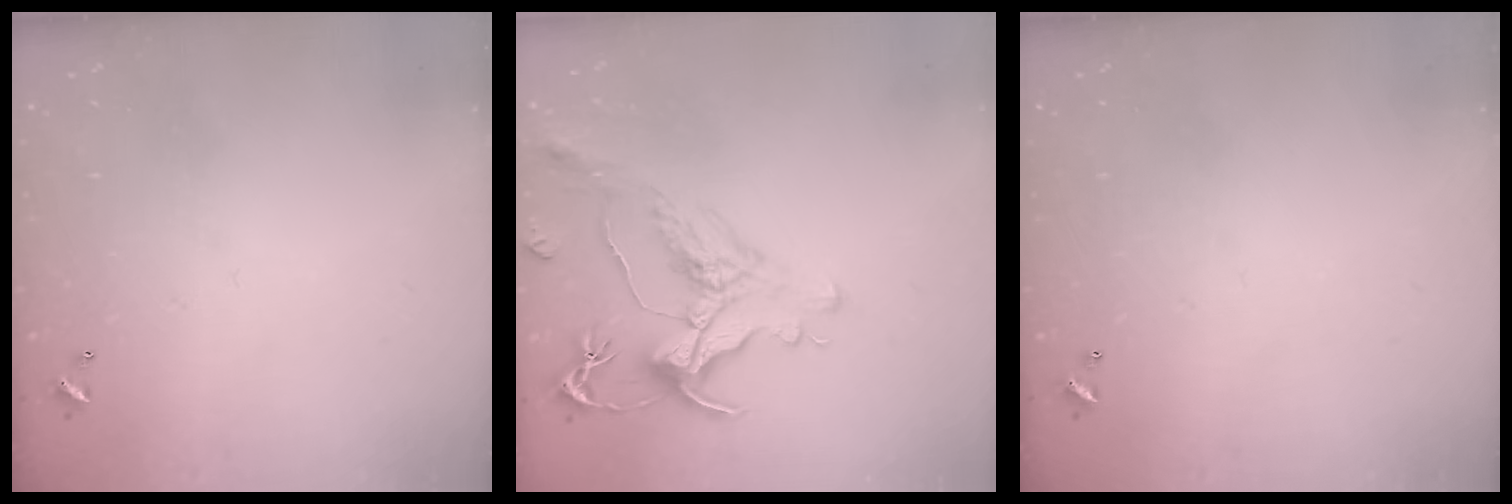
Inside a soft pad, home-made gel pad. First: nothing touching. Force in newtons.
{"total": 1.5, "press": 0.7, "slide": 1.3}
{"total": 0.0}